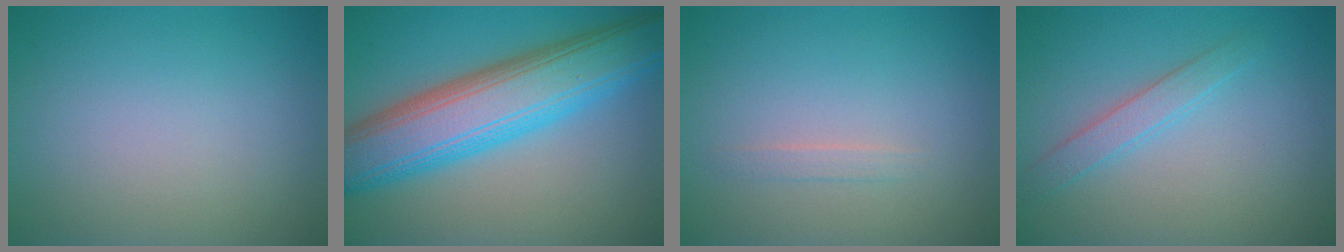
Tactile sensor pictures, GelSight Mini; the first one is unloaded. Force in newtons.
{"total": 10.2, "press": 10.2, "slide": 0.4}
{"total": 0.8, "press": 0.8, "slide": 0.0}
{"total": 2.0, "press": 2.0, "slide": 0.1}